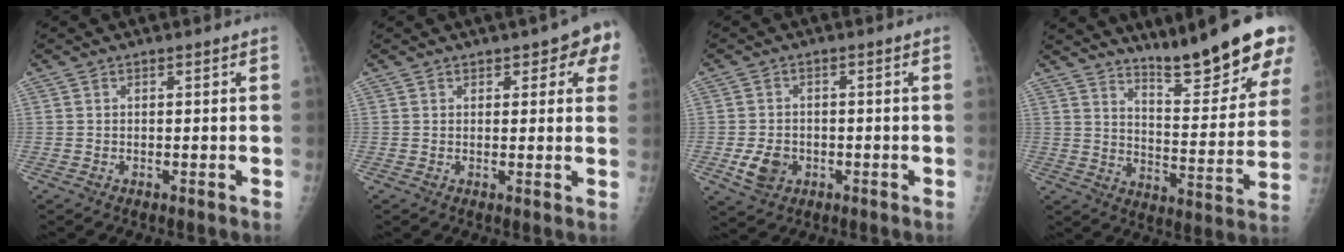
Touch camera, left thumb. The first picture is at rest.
{"total": 5.7, "force": [2.8, 2.7, 4.2], "torque": [-0.012, -0.004, 0.023]}
{"total": 5.2, "force": [-1.7, 4.0, 2.8], "torque": [-0.042, 0.005, -0.026]}
{"total": 18.5, "force": [14.2, 2.9, 11.6], "torque": [-0.136, -0.099, 0.213]}